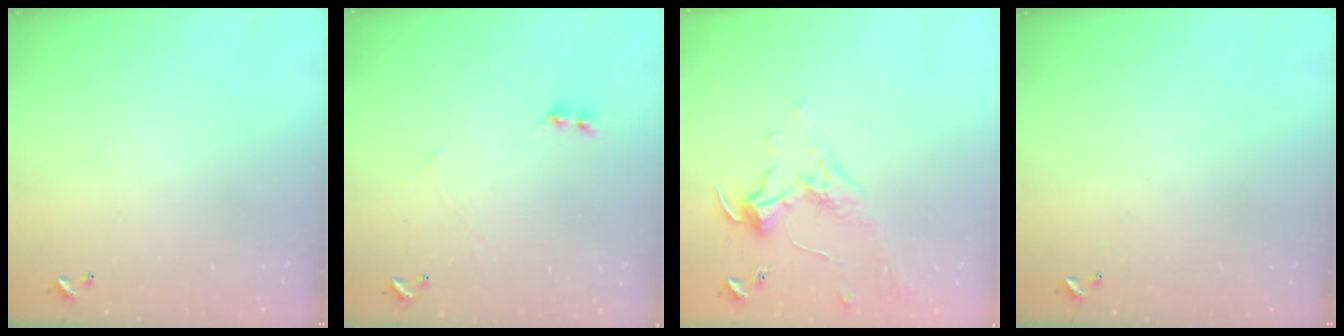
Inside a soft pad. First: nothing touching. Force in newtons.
{"total": 1.6, "press": 1.5, "slide": 0.5}
{"total": 1.8, "press": 1.7, "slide": 0.7}
{"total": 0.0}